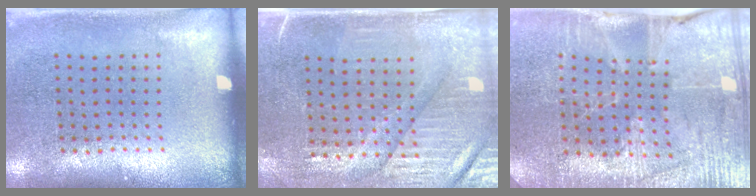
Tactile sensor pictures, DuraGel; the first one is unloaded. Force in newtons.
{"total": 3.5, "press": 3.2, "slide": 1.4}
{"total": 3.2, "press": 3.1, "slide": 0.4}